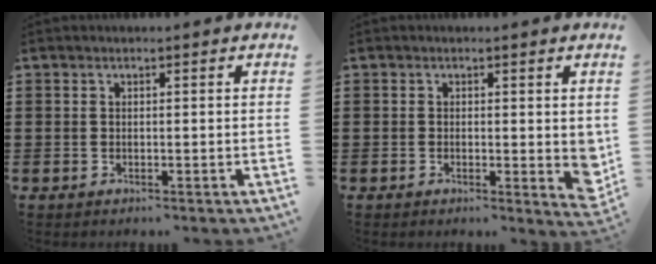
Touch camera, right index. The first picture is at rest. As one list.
[{"total": 2.1, "force": [0.0, 0.8, 2.0], "torque": [-0.021, -0.008, -0.001]}]